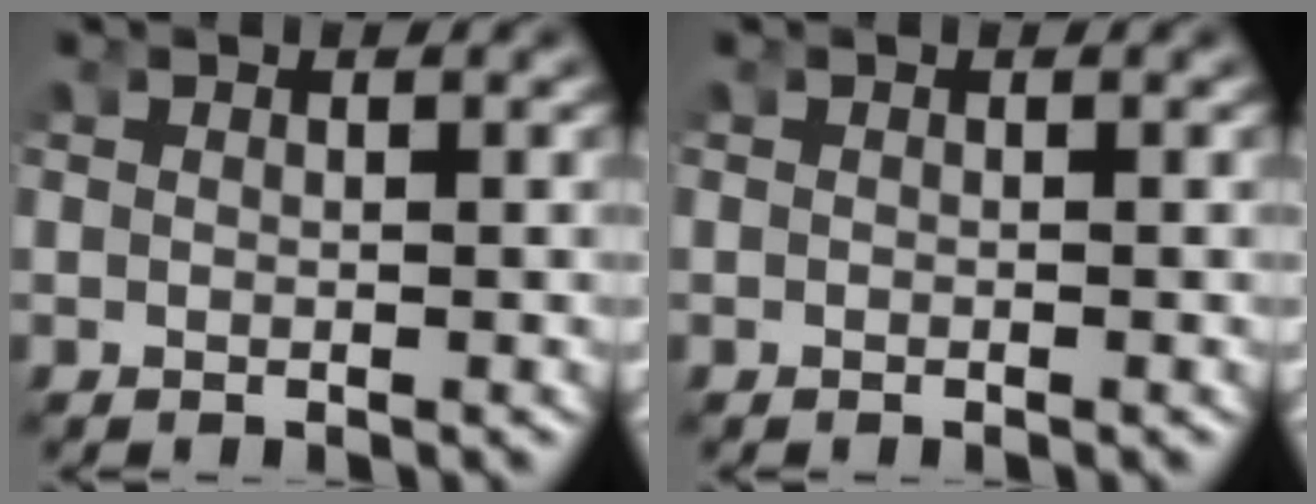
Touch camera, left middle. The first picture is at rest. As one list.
[{"total": 0.0}]